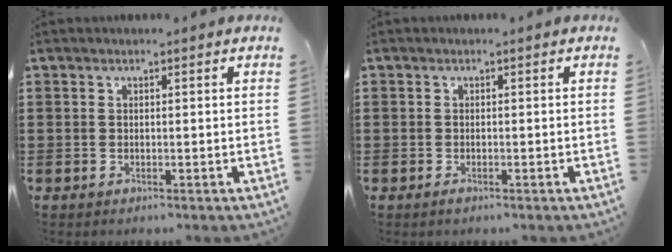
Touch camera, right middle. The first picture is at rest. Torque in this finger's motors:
{"motor_torque": [0.55, 0.21, 0.00, 0.03]}